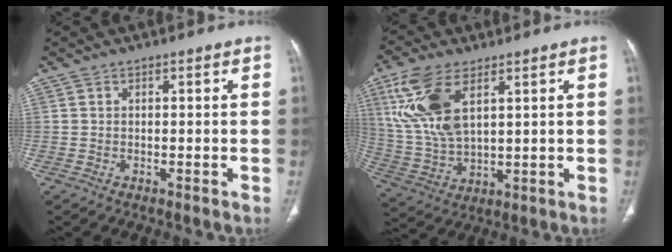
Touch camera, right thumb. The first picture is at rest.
{"total": 14.5, "force": [5.9, 7.1, 11.2], "torque": [-0.241, -0.015, 0.125]}